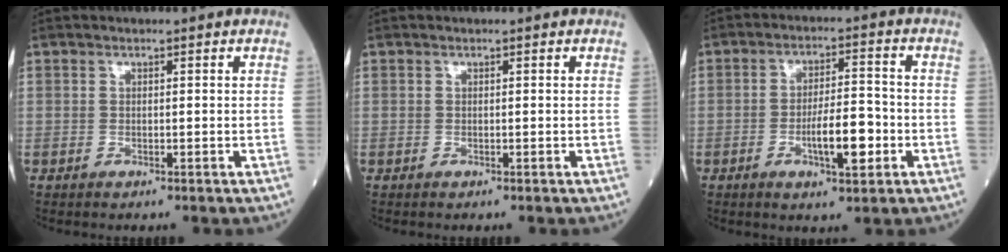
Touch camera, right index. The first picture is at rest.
{"total": 0.0}
{"total": 7.4, "force": [-2.4, 1.6, 6.8], "torque": [-0.116, 0.003, -0.040]}